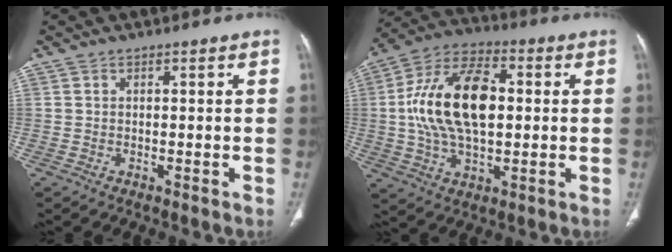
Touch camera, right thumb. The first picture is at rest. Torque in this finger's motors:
{"motor_torque": [0.72, 3.07, 1.77, -0.59, 0.22]}